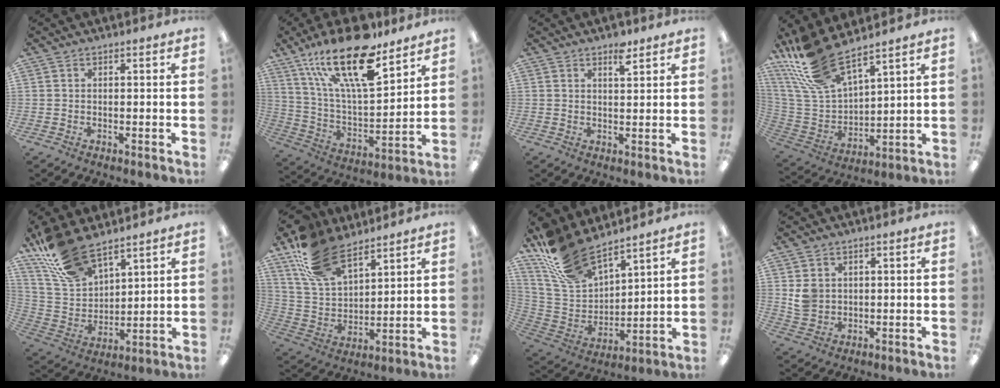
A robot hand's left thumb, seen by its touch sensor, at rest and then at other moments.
{"total": 24.2, "force": [15.5, 8.5, 16.6], "torque": [-0.304, -0.088, 0.260]}
{"total": 4.1, "force": [3.0, 1.3, 2.4], "torque": [-0.022, -0.016, 0.046]}
{"total": 18.4, "force": [14.8, 5.6, 9.4], "torque": [-0.234, -0.083, 0.268]}
{"total": 17.0, "force": [12.9, 7.6, 8.0], "torque": [-0.181, -0.057, 0.245]}
{"total": 19.3, "force": [12.9, 9.8, 10.5], "torque": [-0.234, -0.044, 0.242]}
{"total": 18.4, "force": [15.2, 7.2, 7.5], "torque": [-0.177, -0.088, 0.285]}
{"total": 4.4, "force": [1.6, 3.7, 1.6], "torque": [-0.029, 0.004, 0.032]}